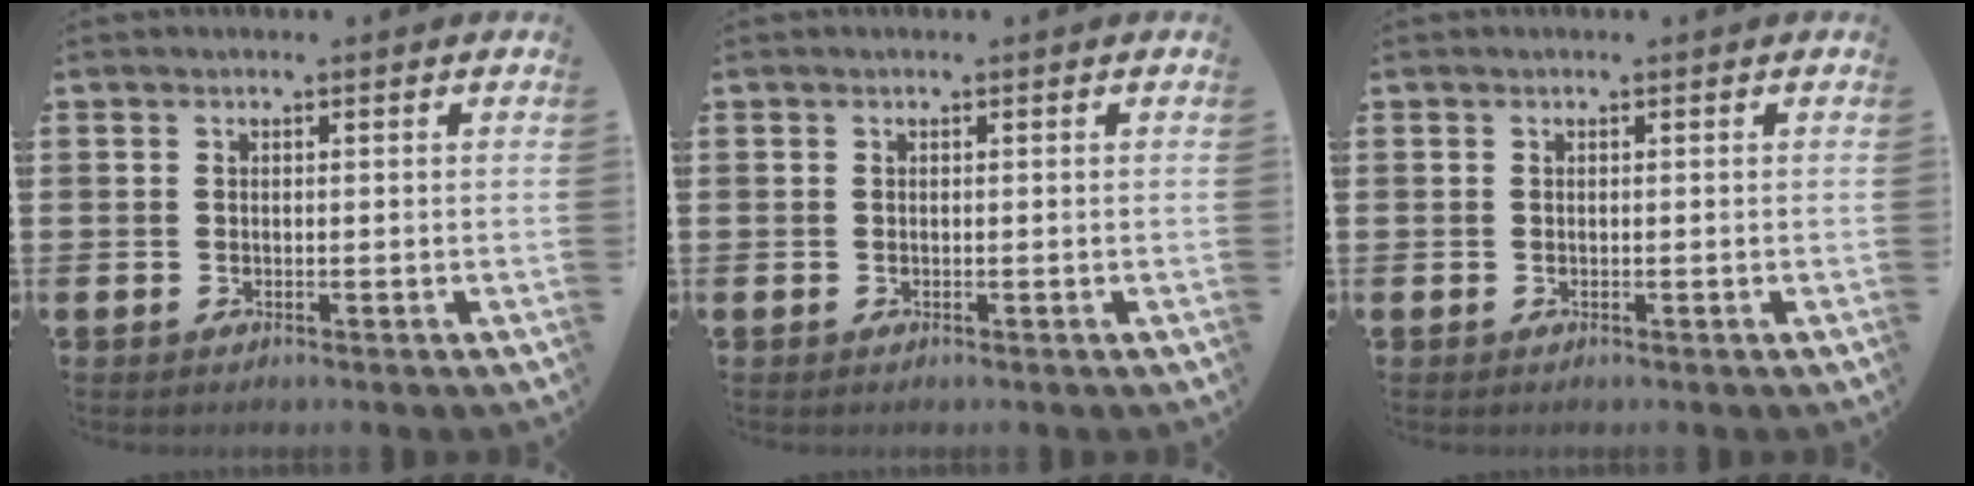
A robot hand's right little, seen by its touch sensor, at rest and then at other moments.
{"total": 0.0}
{"total": 0.0}